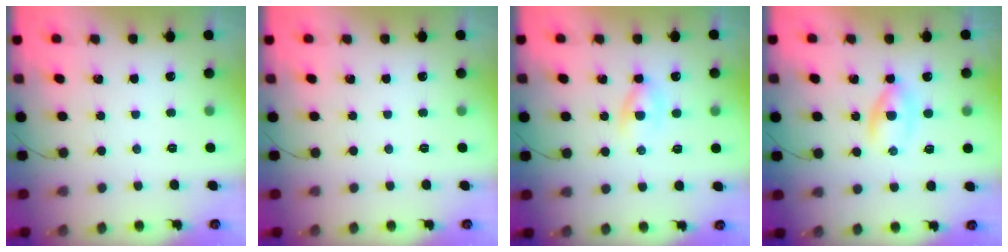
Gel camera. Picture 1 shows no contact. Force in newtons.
{"total": 0.0}
{"total": 2.6, "press": 2.4, "slide": 1.0}
{"total": 3.0, "press": 2.8, "slide": 1.2}